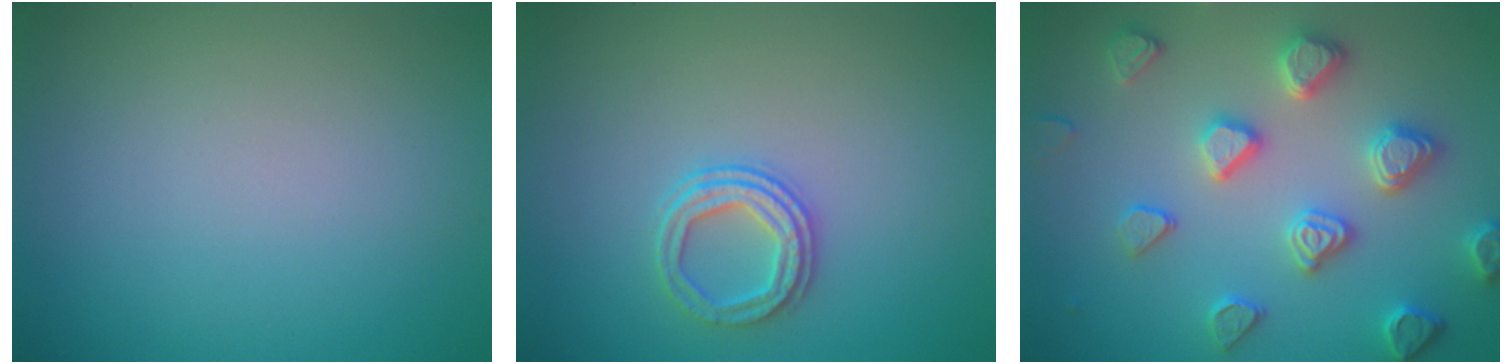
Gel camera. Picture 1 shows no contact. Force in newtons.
{"total": 2.5, "press": 2.3, "slide": 1.0}
{"total": 4.6, "press": 4.5, "slide": 0.9}